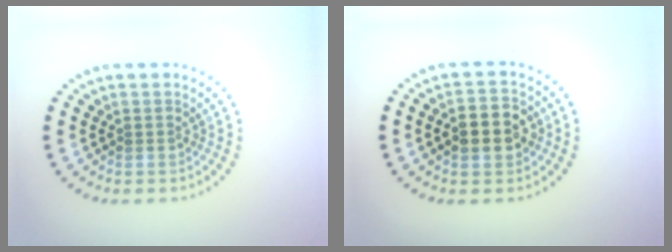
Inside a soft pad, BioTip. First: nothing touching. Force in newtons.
{"total": 4.3, "press": 4.3, "slide": 0.2}